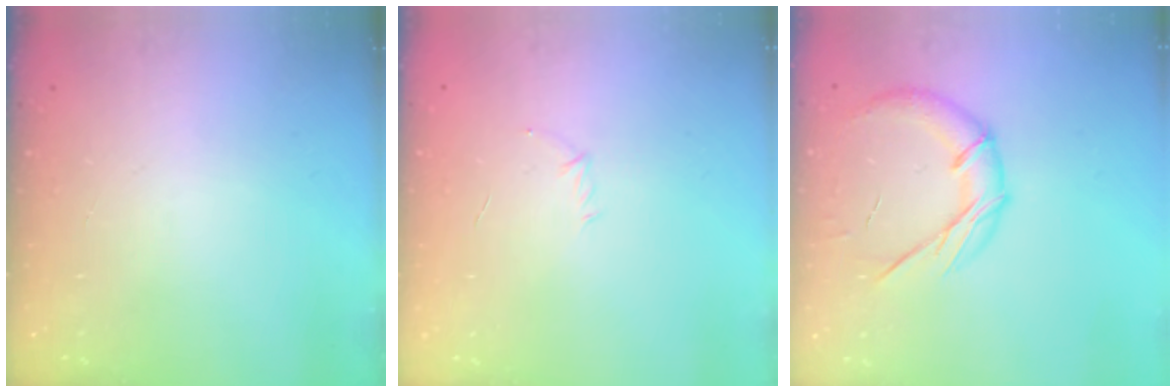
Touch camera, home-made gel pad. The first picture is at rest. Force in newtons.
{"total": 3.7, "press": 3.7, "slide": 0.7}
{"total": 11.8, "press": 11.8, "slide": 0.8}